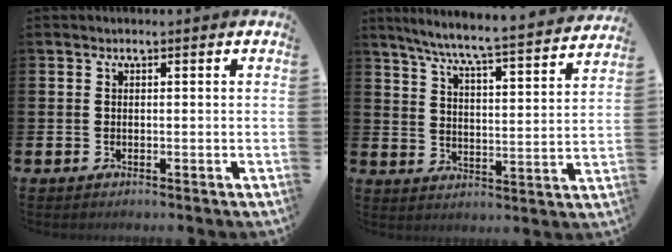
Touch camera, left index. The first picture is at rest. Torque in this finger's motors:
{"motor_torque": [0.74, -1.04, 0.61, 0.20]}